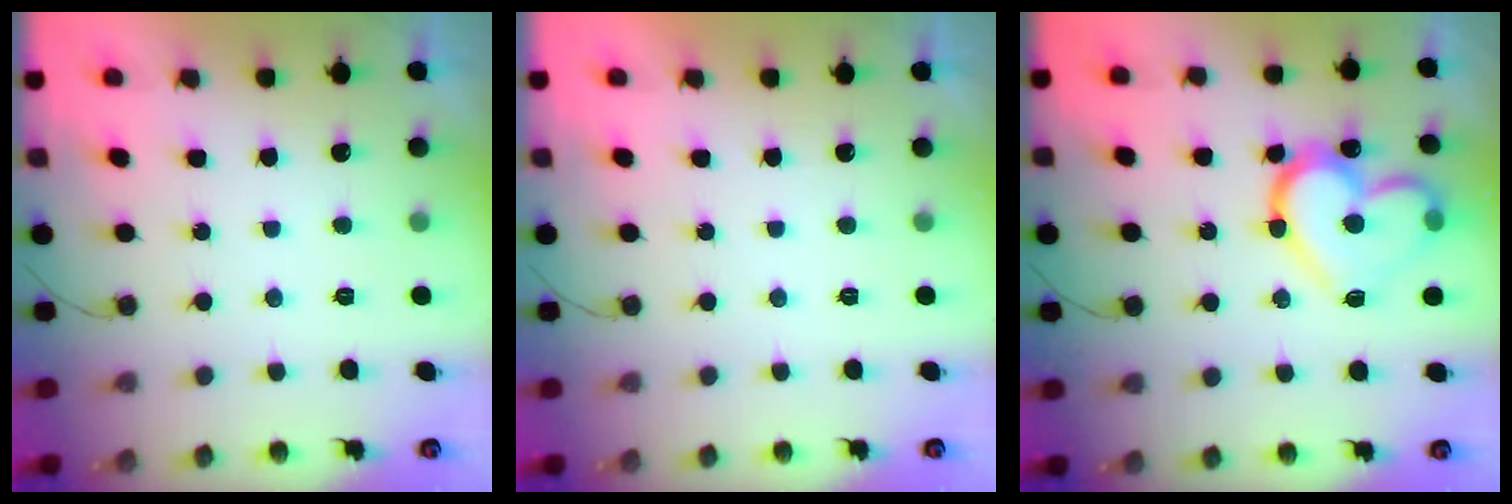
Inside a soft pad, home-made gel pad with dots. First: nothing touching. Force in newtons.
{"total": 1.7, "press": 1.7, "slide": 0.0}
{"total": 16.9, "press": 16.9, "slide": 1.5}